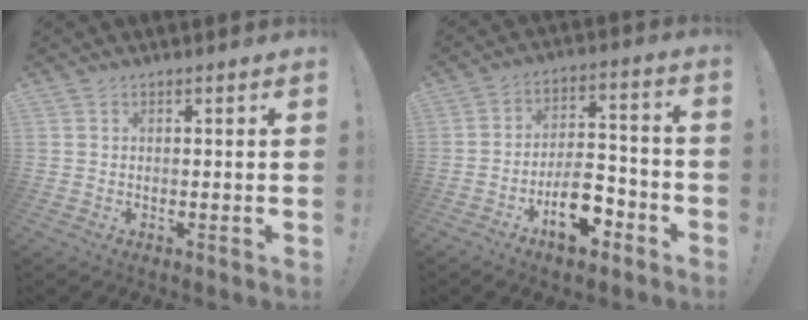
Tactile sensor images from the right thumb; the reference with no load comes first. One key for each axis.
{"total": 13.6, "fx": -7.4, "fy": 7.1, "fz": 8.9, "tx": -0.116, "ty": 0.064, "tz": -0.119}